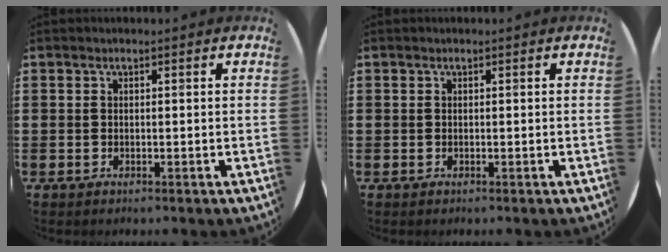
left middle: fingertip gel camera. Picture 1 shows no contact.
{"total": 0.0}